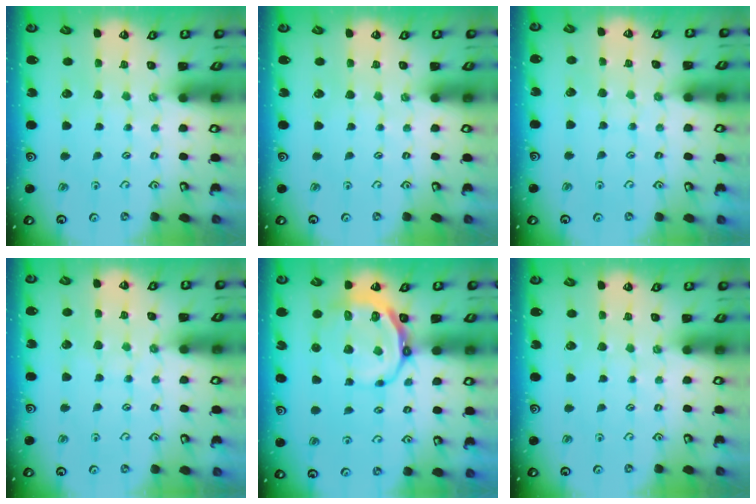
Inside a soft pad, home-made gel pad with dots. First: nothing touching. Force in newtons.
{"total": 0.0}
{"total": 4.4, "press": 4.4, "slide": 0.4}
{"total": 5.4, "press": 5.4, "slide": 0.6}
{"total": 9.6, "press": 9.0, "slide": 3.3}
{"total": 0.0}